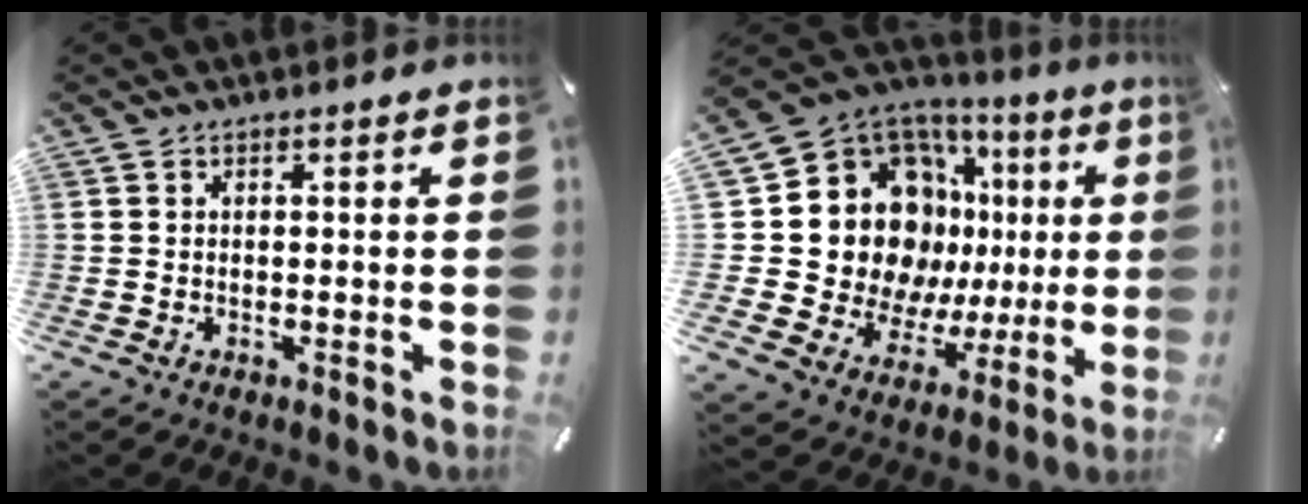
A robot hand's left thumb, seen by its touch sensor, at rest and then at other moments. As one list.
[{"total": 24.4, "force": [5.3, 17.9, 15.6], "torque": [-0.276, -0.052, 0.133]}]